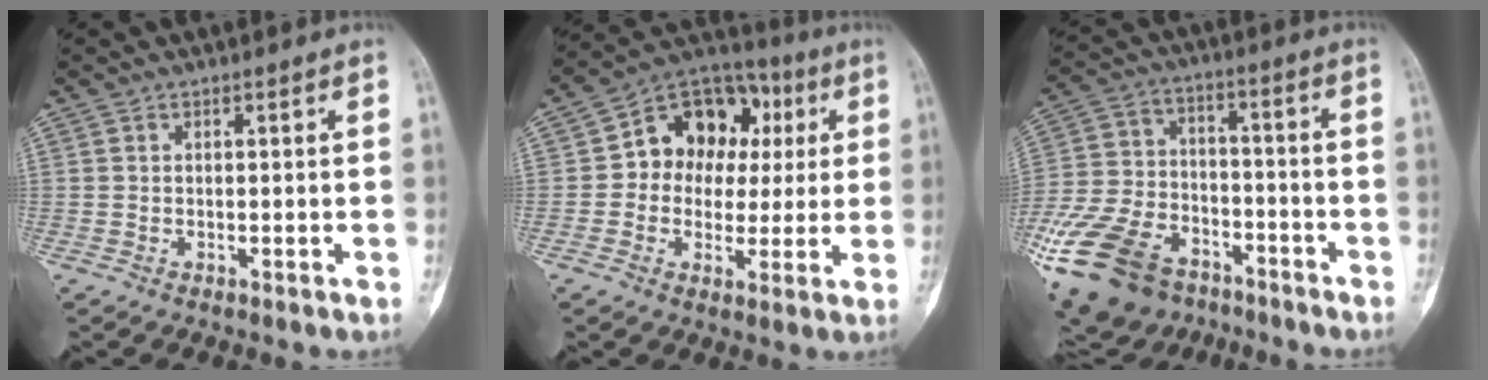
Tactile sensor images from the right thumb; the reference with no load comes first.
{"total": 15.0, "force": [2.4, 11.9, 8.7], "torque": [-0.068, 0.029, 0.028]}
{"total": 25.2, "force": [-14.8, 15.5, 13.1], "torque": [-0.339, 0.038, -0.260]}